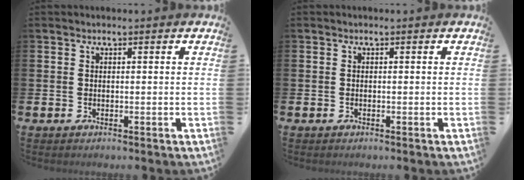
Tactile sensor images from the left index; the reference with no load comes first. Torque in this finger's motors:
{"motor_torque": [0.01, 0.08, -0.03, 0.01]}